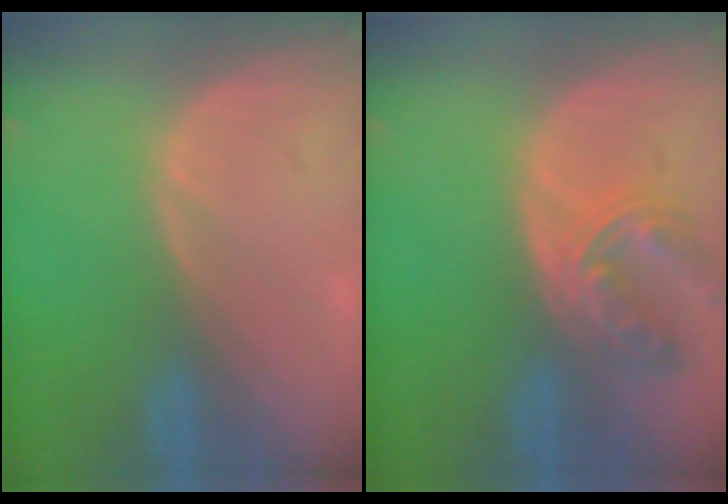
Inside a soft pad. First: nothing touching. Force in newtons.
{"total": 7.3, "press": 6.5, "slide": 3.4}